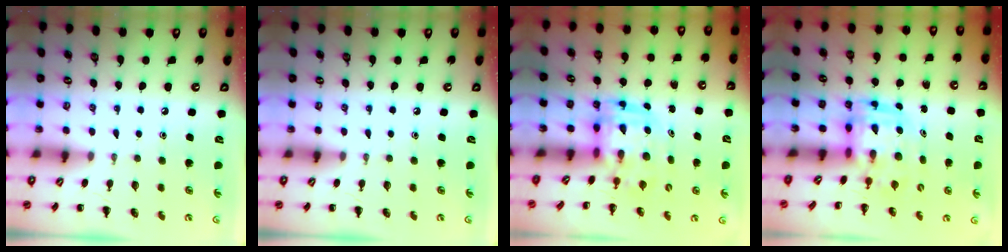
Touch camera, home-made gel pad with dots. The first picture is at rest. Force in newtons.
{"total": 0.0}
{"total": 3.5, "press": 3.4, "slide": 0.7}
{"total": 3.5, "press": 3.4, "slide": 0.7}